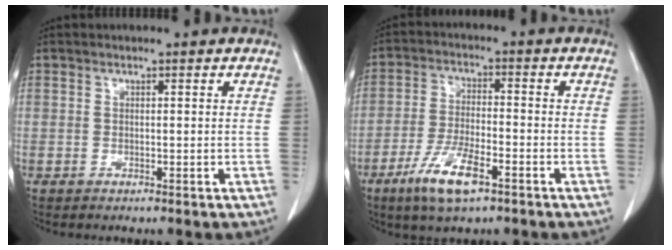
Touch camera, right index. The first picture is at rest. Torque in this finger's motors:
{"motor_torque": [0.65, -0.37, 0.40, 0.11]}